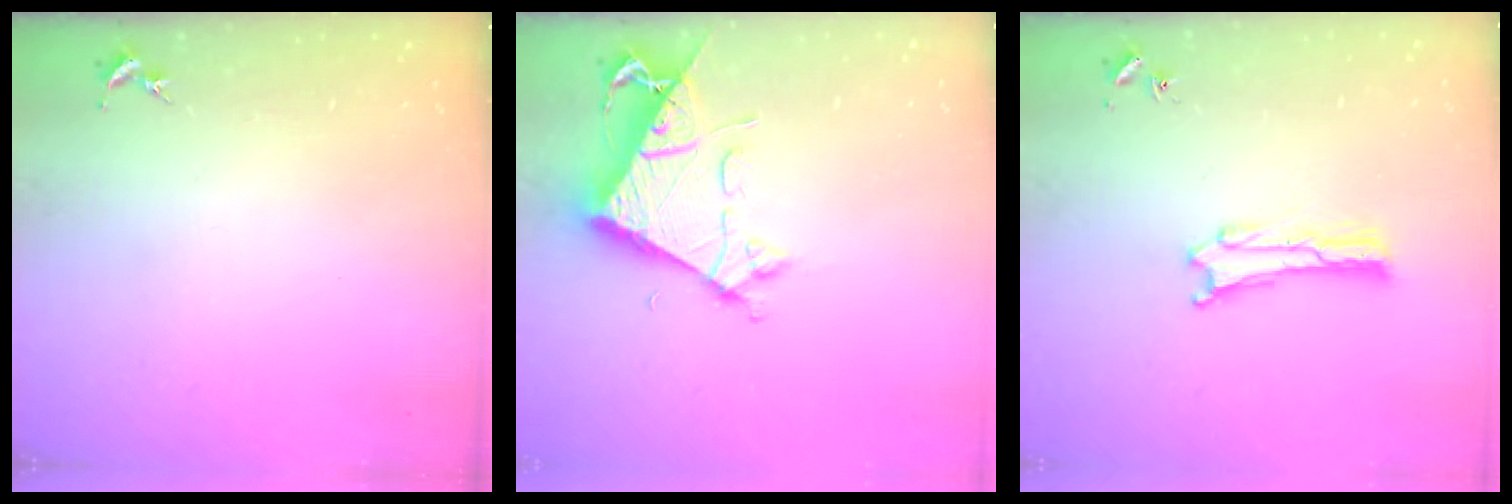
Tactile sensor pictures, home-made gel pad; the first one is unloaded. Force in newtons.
{"total": 7.2, "press": 7.2, "slide": 0.7}
{"total": 0.0}